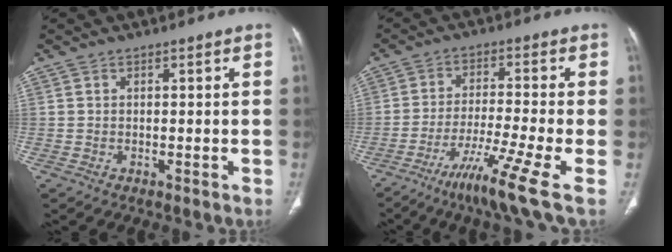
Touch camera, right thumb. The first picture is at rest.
{"total": 12.4, "force": [-6.2, 0.0, 10.8], "torque": [-0.210, 0.002, -0.108]}